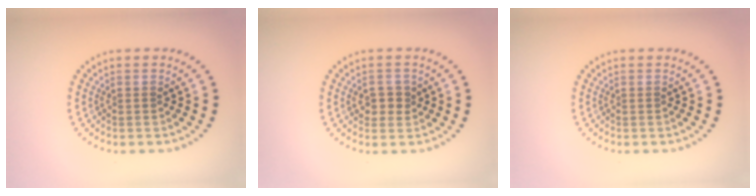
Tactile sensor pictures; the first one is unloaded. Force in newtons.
{"total": 2.1, "press": 2.0, "slide": 0.4}
{"total": 0.0}